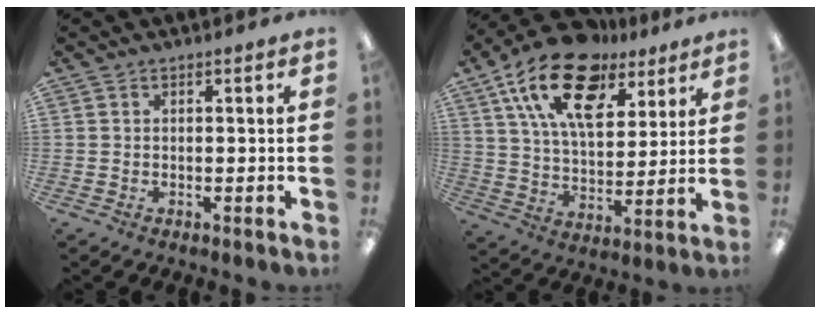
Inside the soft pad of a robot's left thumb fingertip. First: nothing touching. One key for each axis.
{"total": 20.3, "fx": 11.9, "fy": 10.9, "fz": 12.3, "tx": -0.216, "ty": -0.048, "tz": 0.212}